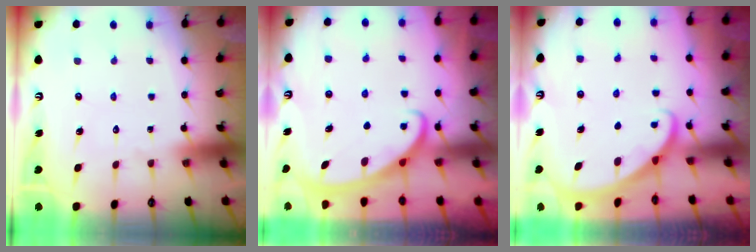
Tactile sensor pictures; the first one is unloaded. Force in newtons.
{"total": 2.7, "press": 2.6, "slide": 0.4}
{"total": 2.0, "press": 2.0, "slide": 0.1}